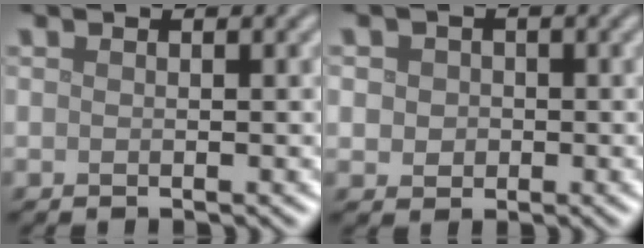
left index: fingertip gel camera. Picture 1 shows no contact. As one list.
[{"total": 3.0, "force": [0.6, 2.5, 1.4], "torque": [-0.015, 0.013, -0.002]}]